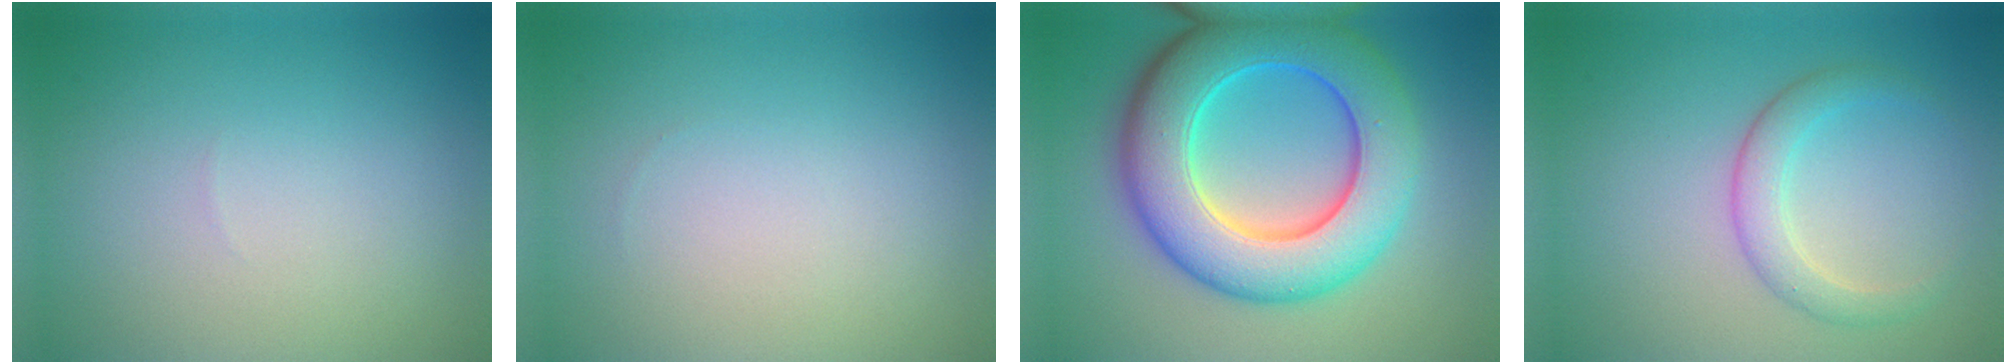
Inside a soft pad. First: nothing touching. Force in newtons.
{"total": 0.0}
{"total": 11.2, "press": 11.2, "slide": 0.2}
{"total": 2.7, "press": 2.7, "slide": 0.2}